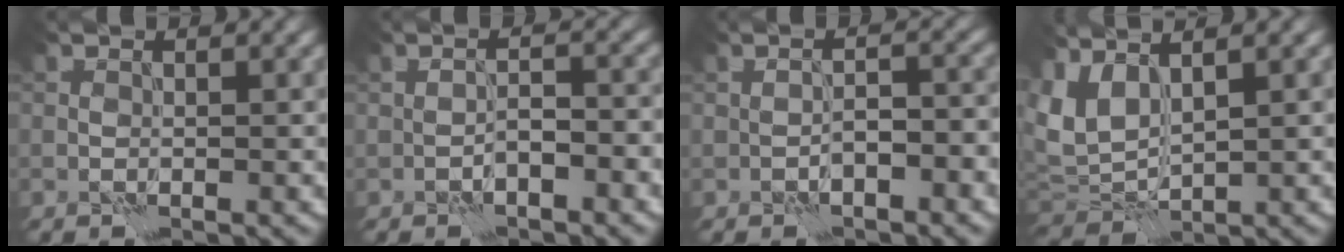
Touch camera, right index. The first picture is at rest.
{"total": 2.2, "force": [-0.9, 0.7, 1.8], "torque": [-0.034, 0.006, -0.018]}
{"total": 2.7, "force": [-1.0, 1.0, 2.3], "torque": [-0.041, 0.005, -0.017]}
{"total": 3.7, "force": [2.1, 1.7, 2.6], "torque": [-0.070, 0.002, 0.047]}